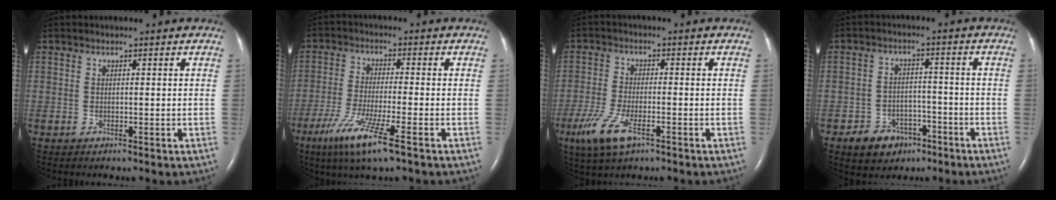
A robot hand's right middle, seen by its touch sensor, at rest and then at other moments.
{"total": 9.4, "force": [-5.3, 0.3, 7.8], "torque": [-0.157, -0.026, -0.099]}
{"total": 7.3, "force": [-3.9, 2.1, 5.8], "torque": [-0.131, -0.016, -0.070]}
{"total": 6.5, "force": [-3.9, 4.6, 2.4], "torque": [-0.042, 0.007, -0.053]}